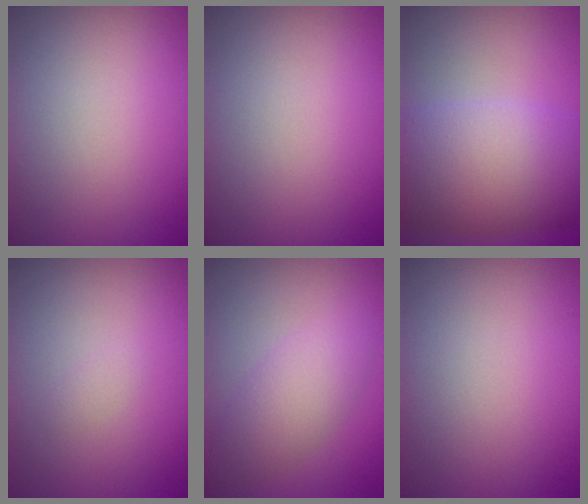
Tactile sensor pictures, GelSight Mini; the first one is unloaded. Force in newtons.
{"total": 0.0}
{"total": 10.8, "press": 10.8, "slide": 0.4}
{"total": 0.5, "press": 0.5, "slide": 0.0}
{"total": 3.8, "press": 3.7, "slide": 0.3}
{"total": 0.0}